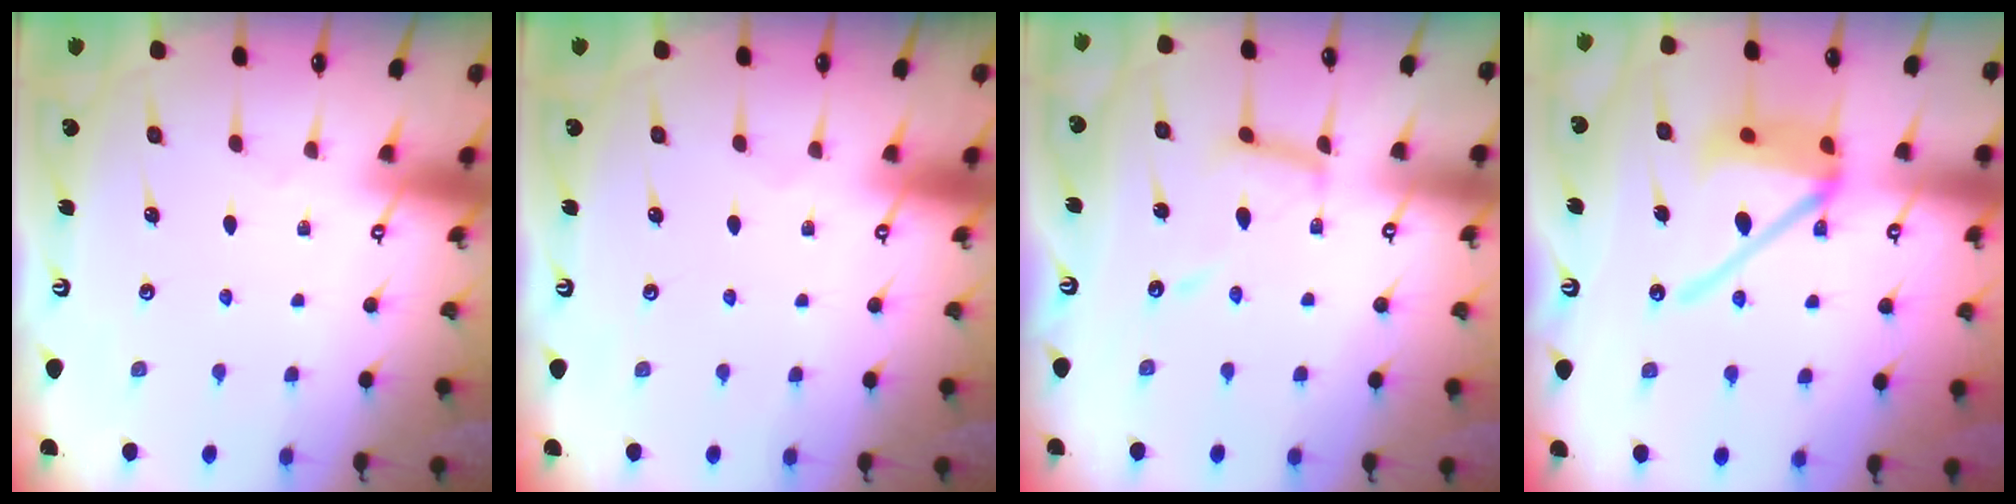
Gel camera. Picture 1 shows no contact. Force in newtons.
{"total": 0.0}
{"total": 10.8, "press": 10.7, "slide": 0.9}
{"total": 15.5, "press": 15.4, "slide": 1.8}